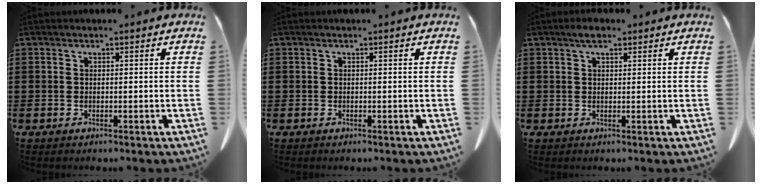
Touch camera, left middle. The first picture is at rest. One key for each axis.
{"total": 0.0}
{"total": 2.1, "fx": 1.3, "fy": 0.8, "fz": 1.4, "tx": -0.032, "ty": 0.005, "tz": 0.022}